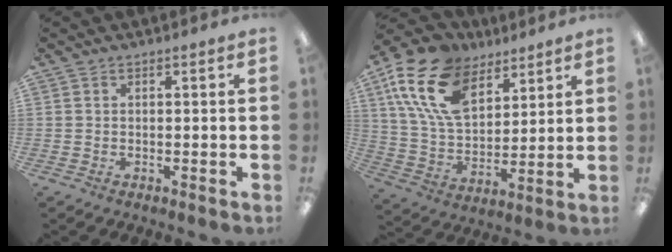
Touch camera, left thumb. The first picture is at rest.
{"total": 18.4, "force": [10.2, 10.9, 10.7], "torque": [-0.229, -0.036, 0.188]}